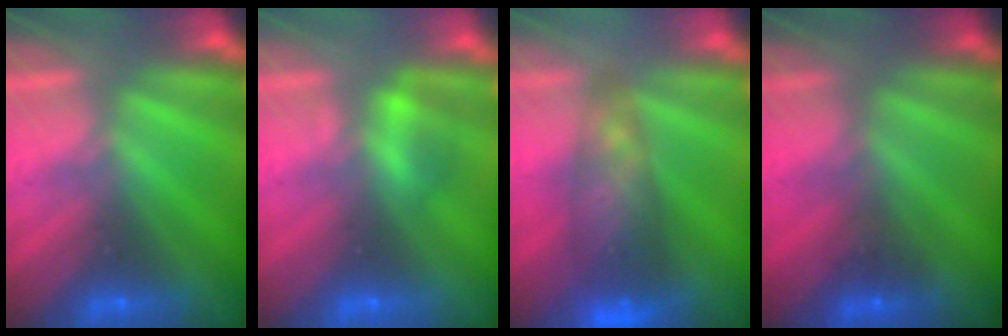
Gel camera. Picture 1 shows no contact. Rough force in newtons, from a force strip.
{"total": 2.2}
{"total": 6.9}
{"total": 1.2}